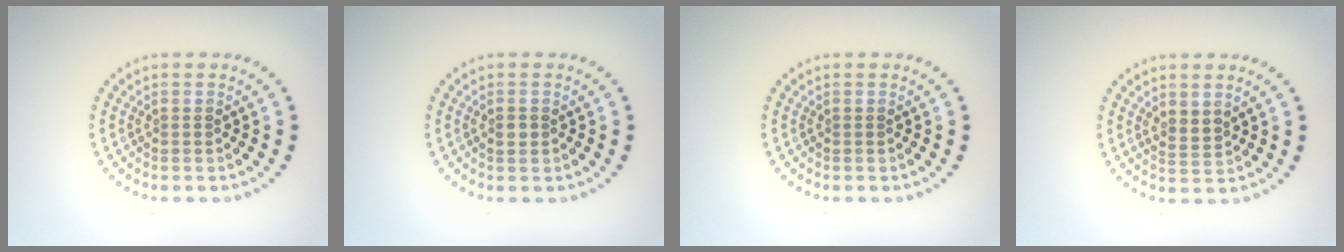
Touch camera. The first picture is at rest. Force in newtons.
{"total": 0.9, "press": 0.8, "slide": 0.3}
{"total": 0.0}
{"total": 1.6, "press": 1.3, "slide": 1.0}